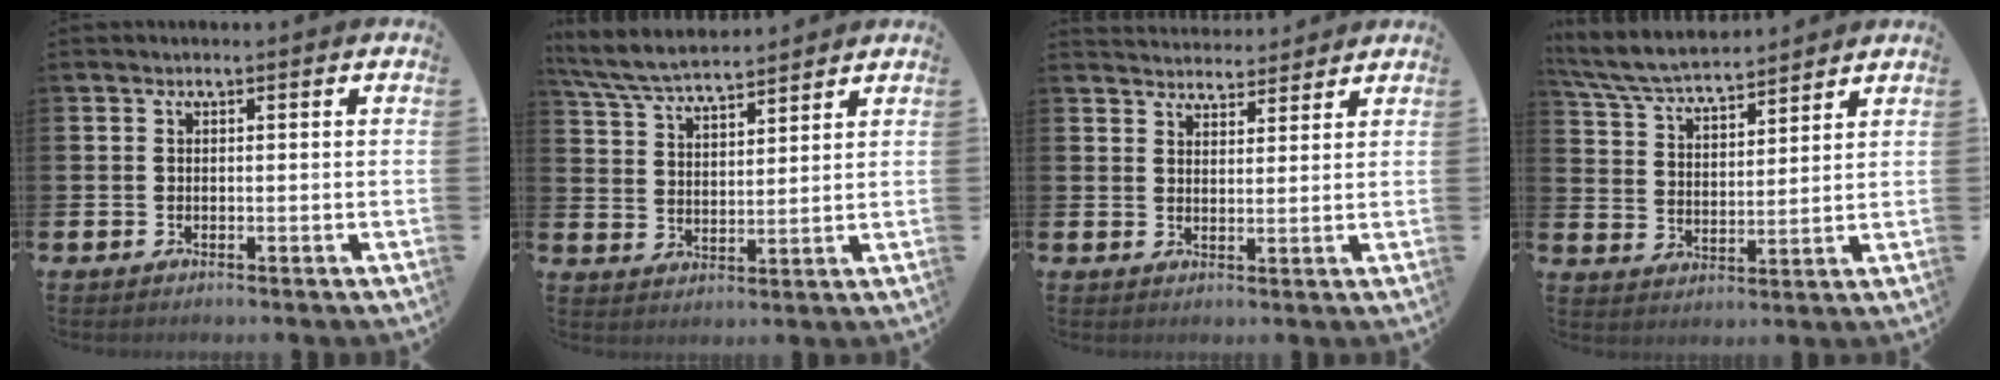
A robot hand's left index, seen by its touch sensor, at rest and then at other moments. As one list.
[{"total": 6.4, "force": [6.1, 1.0, 1.5], "torque": [-0.054, -0.028, 0.111]}, {"total": 3.7, "force": [3.6, 0.8, -0.4], "torque": [0.003, -0.019, 0.066]}, {"total": 6.4, "force": [6.1, 0.8, 1.5], "torque": [-0.057, -0.039, 0.109]}]